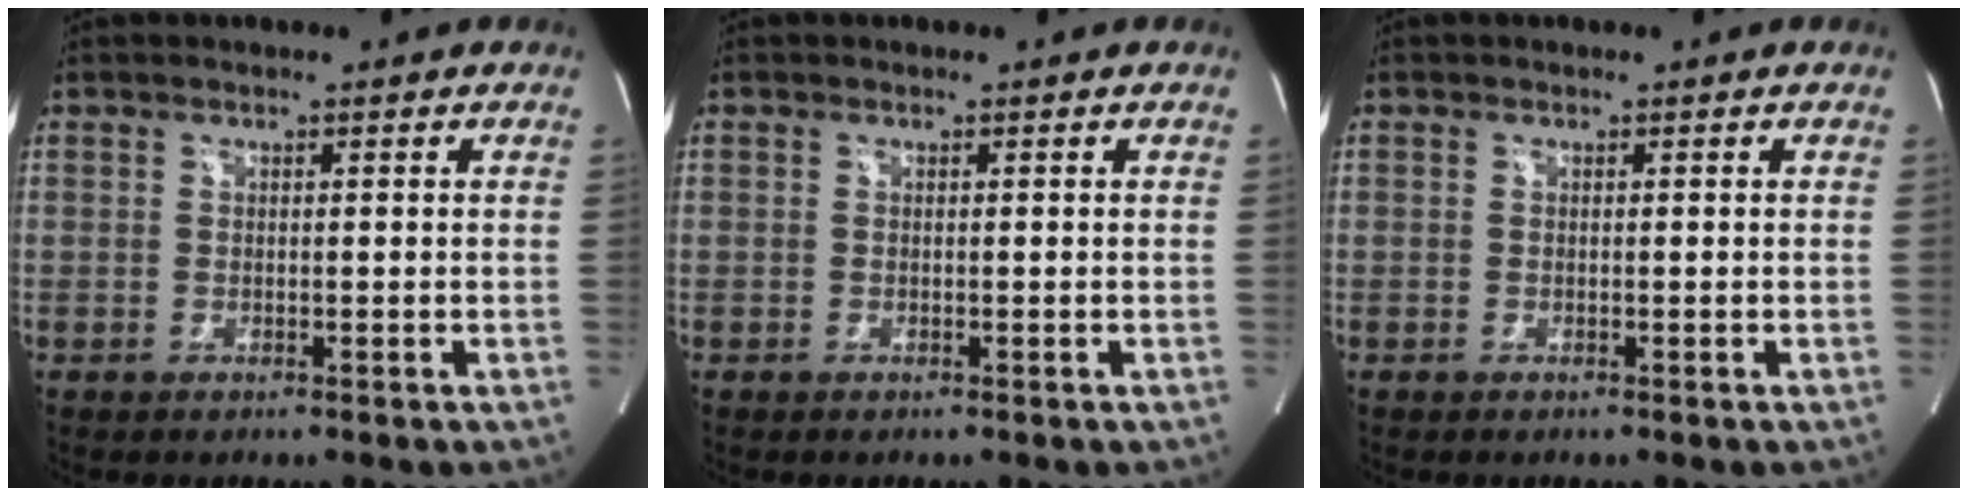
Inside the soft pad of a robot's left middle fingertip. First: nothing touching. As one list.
[{"total": 0.0}, {"total": 0.0}]